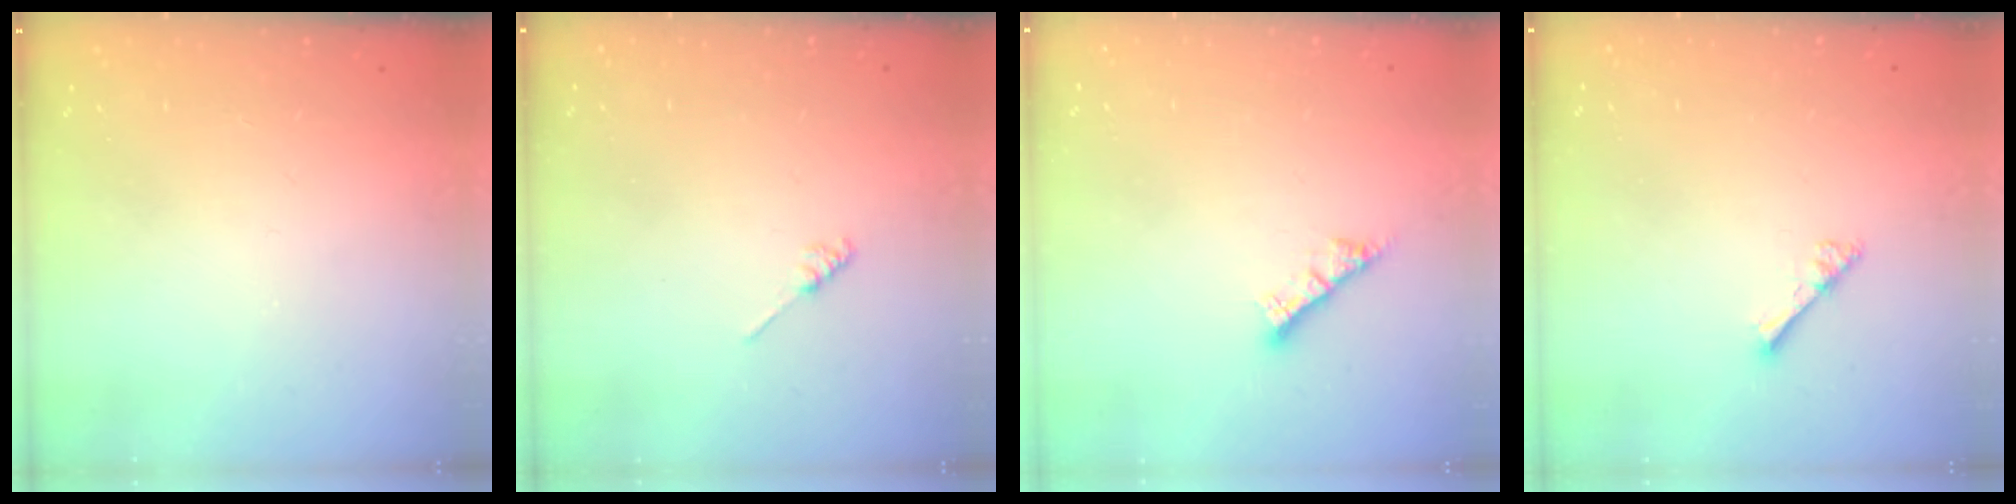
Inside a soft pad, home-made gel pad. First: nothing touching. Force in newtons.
{"total": 1.2, "press": 1.1, "slide": 0.3}
{"total": 4.8, "press": 4.8, "slide": 0.3}
{"total": 3.3, "press": 3.2, "slide": 0.4}